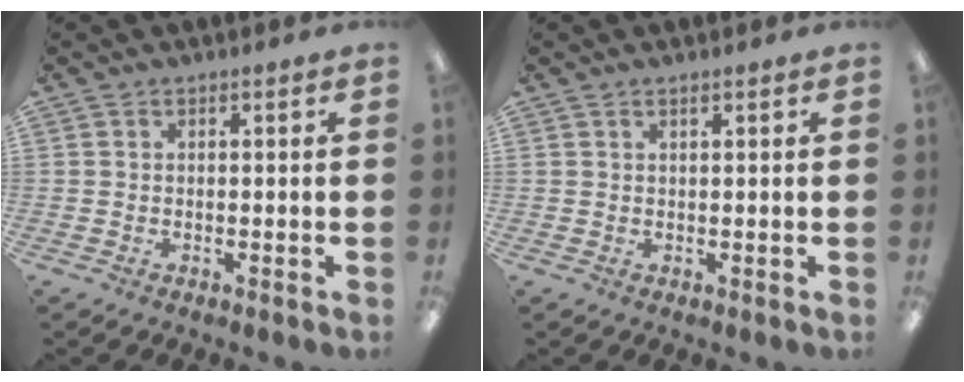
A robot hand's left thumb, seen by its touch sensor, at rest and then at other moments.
{"total": 0.8, "force": [0.7, 0.2, 0.3], "torque": [-0.009, 0.001, 0.013]}